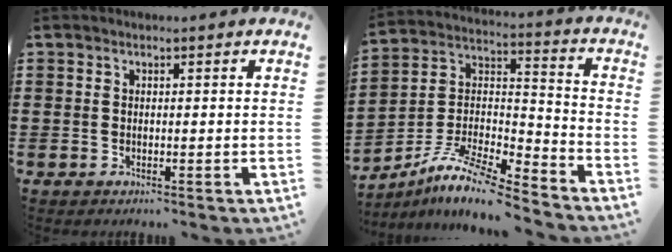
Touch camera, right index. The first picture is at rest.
{"total": 10.0, "force": [-8.5, 1.5, 4.9], "torque": [-0.105, 0.007, -0.176]}